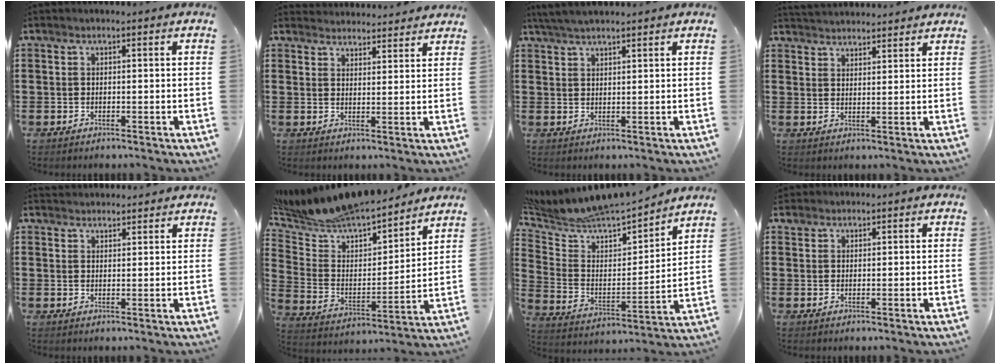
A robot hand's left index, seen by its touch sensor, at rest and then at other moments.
{"total": 3.2, "force": [3.2, 0.2, -0.2], "torque": [-0.005, -0.014, 0.060]}
{"total": 2.8, "force": [2.6, 0.1, 1.2], "torque": [-0.029, 0.002, 0.049]}
{"total": 2.9, "force": [2.9, 0.0, -0.2], "torque": [-0.005, -0.008, 0.055]}
{"total": 2.1, "force": [2.1, 0.1, -0.2], "torque": [0.000, -0.004, 0.042]}
{"total": 9.9, "force": [9.6, 1.3, 1.9], "torque": [-0.081, -0.081, 0.164]}
{"total": 7.1, "force": [6.9, 1.4, 0.9], "torque": [-0.062, -0.062, 0.114]}
{"total": 1.6, "force": [1.4, 0.8, 0.1], "torque": [-0.007, 0.003, 0.029]}